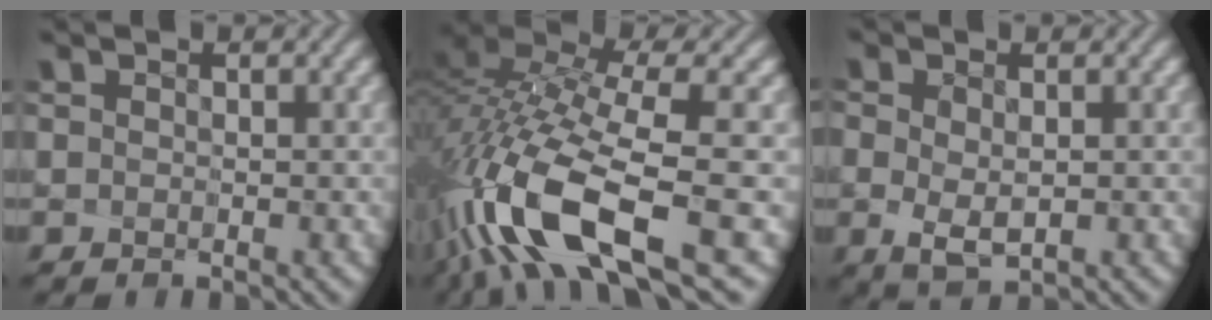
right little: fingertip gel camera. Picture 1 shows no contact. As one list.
[{"total": 12.3, "force": [-5.9, 3.5, 10.3], "torque": [-0.218, -0.010, -0.095]}, {"total": 2.4, "force": [-1.3, 0.9, 1.9], "torque": [-0.034, -0.022, -0.004]}]